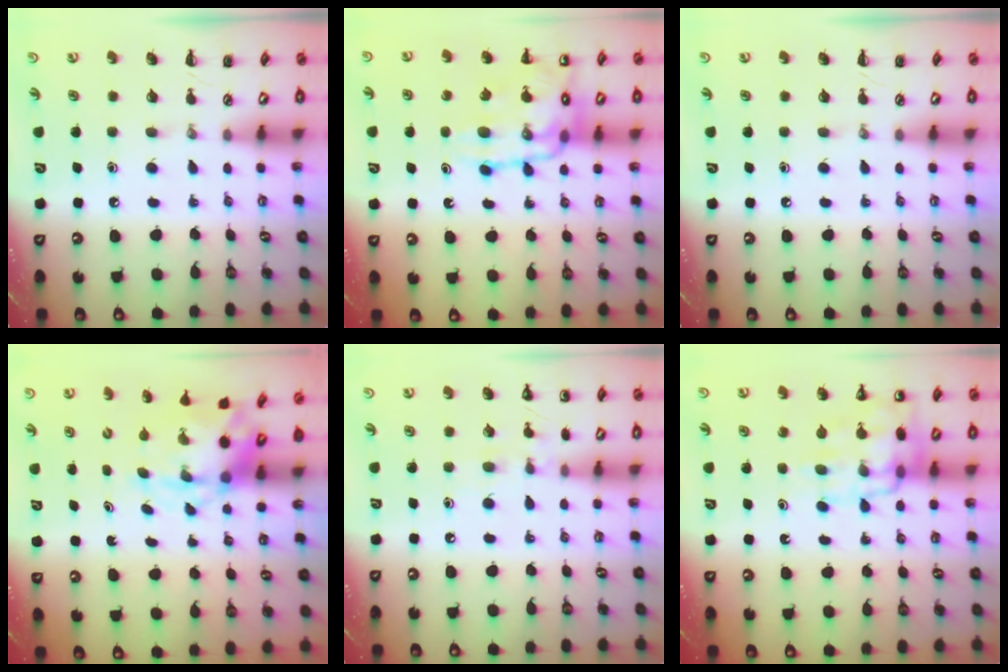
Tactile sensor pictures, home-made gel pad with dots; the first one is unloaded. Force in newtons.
{"total": 14.7, "press": 14.4, "slide": 2.9}
{"total": 0.0}
{"total": 5.5, "press": 5.4, "slide": 0.8}
{"total": 7.0, "press": 6.7, "slide": 1.9}
{"total": 12.0, "press": 11.7, "slide": 2.5}